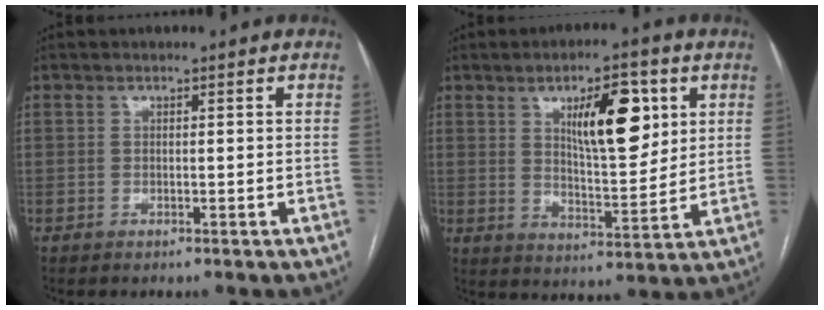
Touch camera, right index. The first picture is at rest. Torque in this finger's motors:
{"motor_torque": [1.15, 0.99, 0.29, 0.14]}